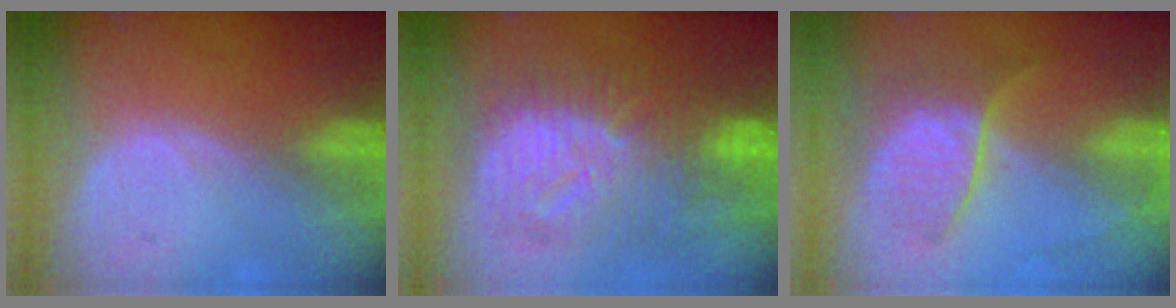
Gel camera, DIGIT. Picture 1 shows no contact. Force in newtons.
{"total": 12.1, "press": 12.0, "slide": 1.2}
{"total": 6.4, "press": 6.4, "slide": 0.6}